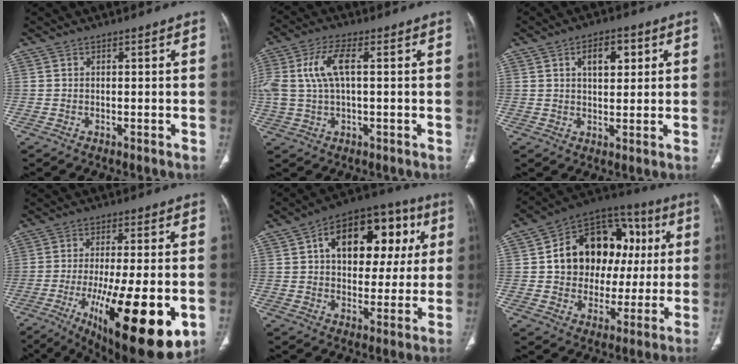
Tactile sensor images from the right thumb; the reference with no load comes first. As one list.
[{"total": 9.1, "force": [1.6, 3.8, 8.1], "torque": [-0.195, 0.022, 0.035]}, {"total": 6.6, "force": [2.4, 3.6, 5.0], "torque": [-0.058, -0.004, 0.038]}, {"total": 24.2, "force": [-7.7, 7.1, 21.8], "torque": [-0.306, -0.022, -0.099]}, {"total": 20.0, "force": [5.7, 12.3, 14.8], "torque": [-0.162, 0.022, 0.080]}, {"total": 21.1, "force": [3.1, 15.9, 13.5], "torque": [-0.155, 0.034, 0.053]}]